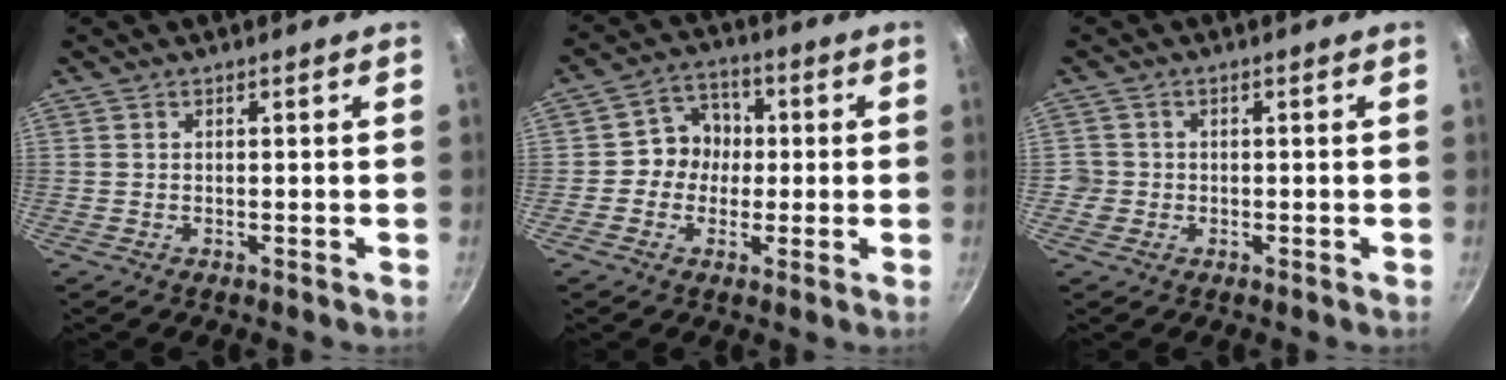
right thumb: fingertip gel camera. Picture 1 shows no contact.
{"total": 7.3, "force": [-0.2, 6.8, 2.8], "torque": [0.001, 0.018, -0.020]}
{"total": 2.5, "force": [-0.7, 2.4, 0.4], "torque": [0.004, 0.012, -0.012]}